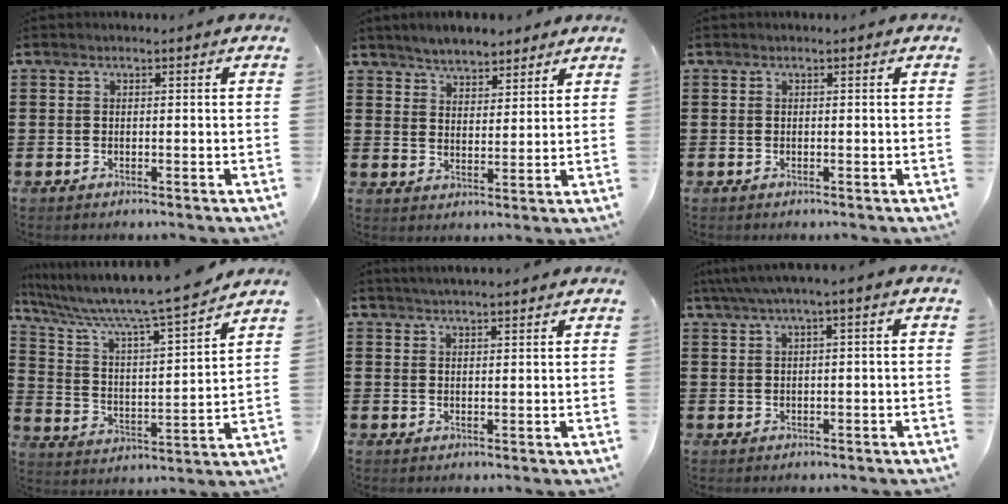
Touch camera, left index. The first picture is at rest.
{"total": 4.4, "force": [4.3, 1.2, 0.1], "torque": [-0.019, -0.009, 0.080]}
{"total": 0.0}
{"total": 8.8, "force": [7.6, 0.1, 4.5], "torque": [-0.120, -0.056, 0.120]}
{"total": 2.2, "force": [2.1, -0.2, 0.4], "torque": [-0.012, 0.000, 0.040]}
{"total": 2.2, "force": [0.4, 0.0, 2.2], "torque": [-0.039, -0.002, 0.007]}